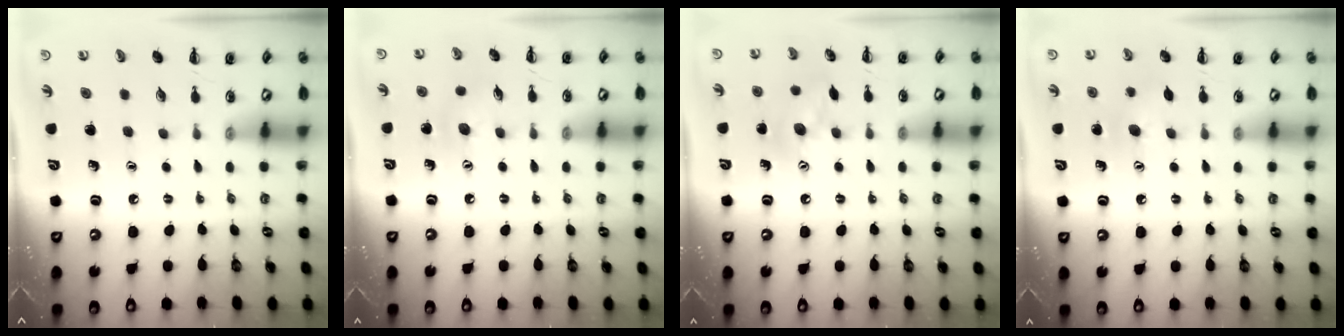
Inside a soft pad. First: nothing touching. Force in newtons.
{"total": 6.0, "press": 5.8, "slide": 1.2}
{"total": 10.0, "press": 9.9, "slide": 1.7}
{"total": 7.0, "press": 6.7, "slide": 1.9}